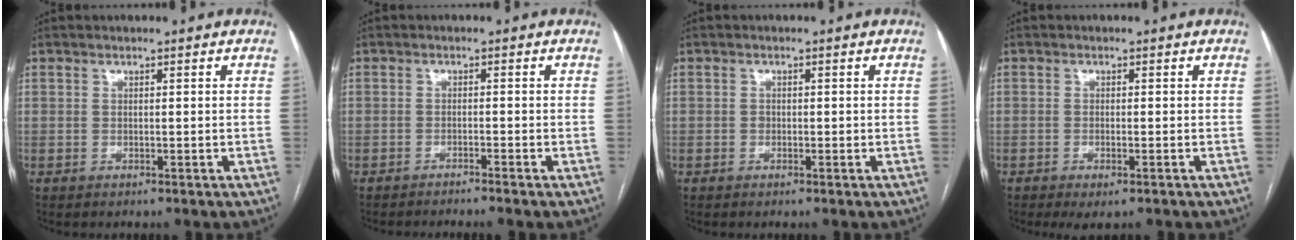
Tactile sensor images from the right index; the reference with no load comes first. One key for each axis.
{"total": 3.0, "fx": -2.6, "fy": -1.0, "fz": 1.2, "tx": -0.010, "ty": 0.005, "tz": -0.040}
{"total": 0.7, "fx": -0.1, "fy": 0.6, "fz": 0.3, "tx": -0.006, "ty": 0.003, "tz": 0.000}
{"total": 2.7, "fx": -1.6, "fy": 0.7, "fz": 2.1, "tx": -0.033, "ty": -0.005, "tz": -0.020}